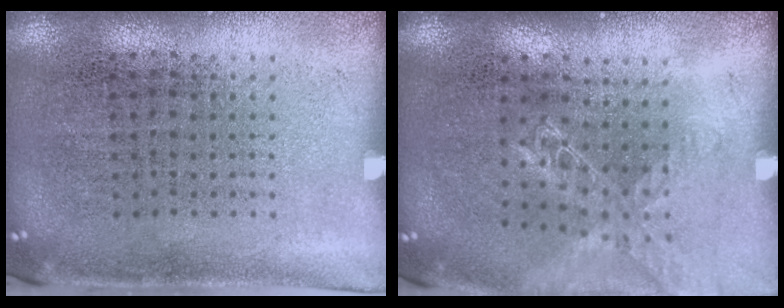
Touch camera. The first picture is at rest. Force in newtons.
{"total": 1.3, "press": 1.3, "slide": 0.2}